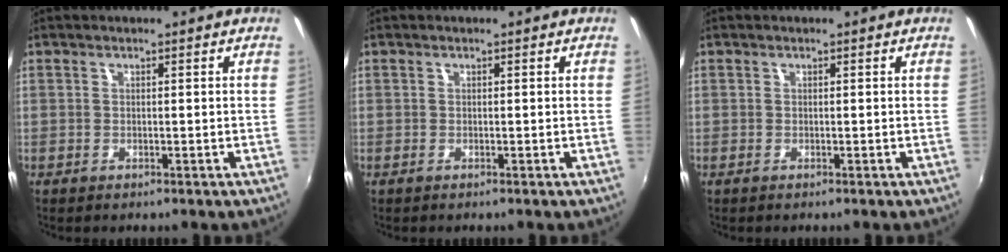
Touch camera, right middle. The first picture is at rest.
{"total": 0.0}
{"total": 0.0}